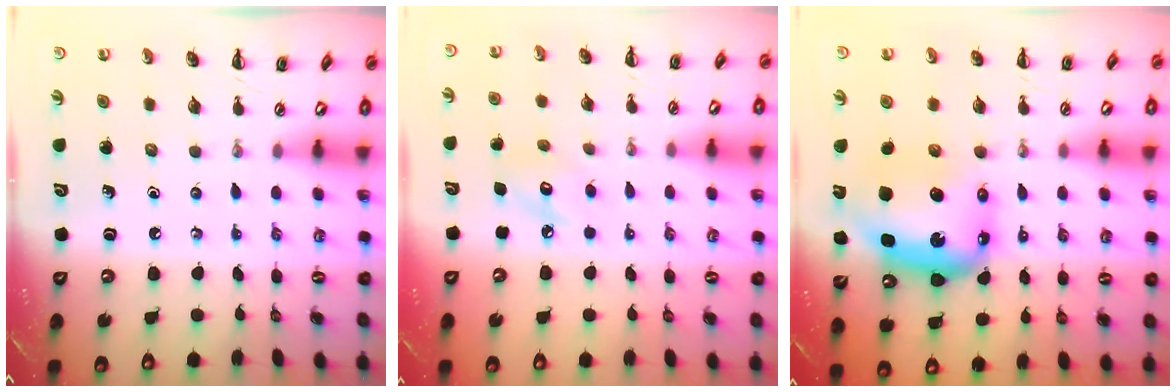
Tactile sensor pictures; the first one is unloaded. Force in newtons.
{"total": 6.1, "press": 6.0, "slide": 0.9}
{"total": 9.2, "press": 8.8, "slide": 2.9}